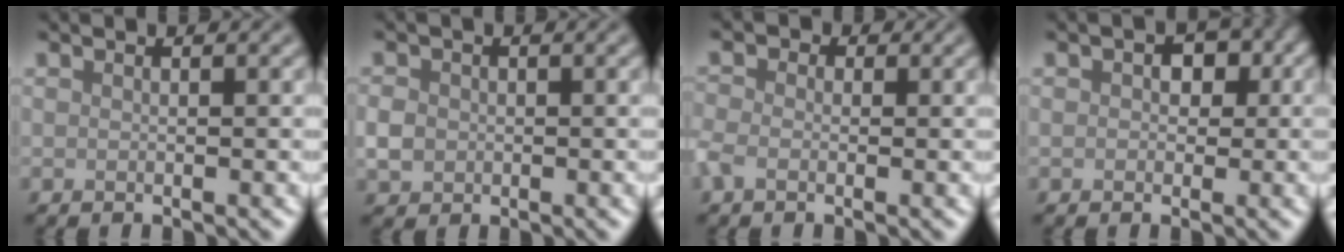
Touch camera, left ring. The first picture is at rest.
{"total": 2.0, "force": [-0.2, 1.8, 0.9], "torque": [-0.017, -0.001, -0.008]}
{"total": 2.6, "force": [-0.7, 2.1, 1.4], "torque": [-0.032, 0.006, -0.028]}
{"total": 2.3, "force": [0.3, 1.8, 1.4], "torque": [-0.010, 0.003, 0.000]}